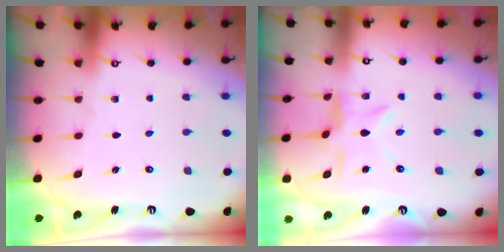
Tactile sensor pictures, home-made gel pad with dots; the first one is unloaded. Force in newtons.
{"total": 7.7, "press": 7.7, "slide": 0.8}